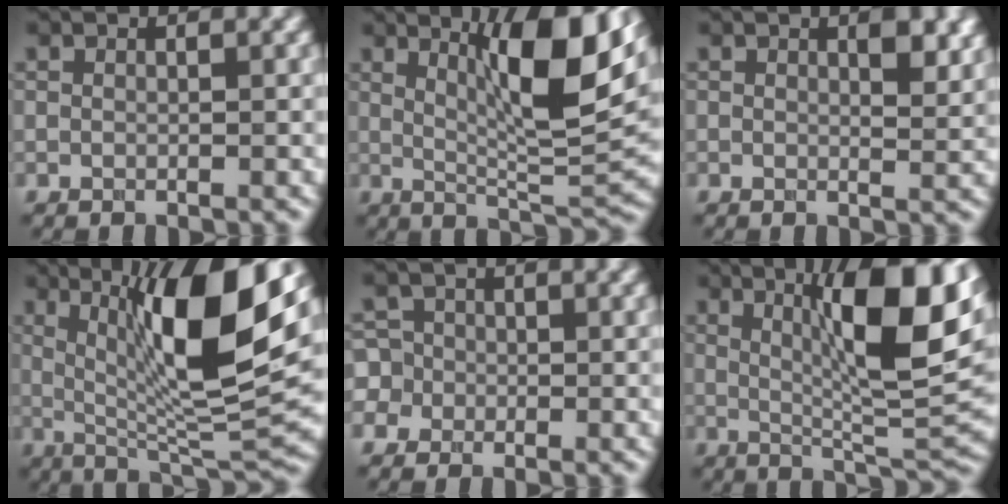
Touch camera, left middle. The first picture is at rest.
{"total": 9.1, "force": [3.4, 1.9, 8.3], "torque": [-0.116, -0.009, 0.066]}
{"total": 2.5, "force": [1.1, 0.8, 2.1], "torque": [-0.027, -0.003, 0.024]}
{"total": 11.8, "force": [3.2, 2.7, 11.1], "torque": [-0.163, -0.008, 0.067]}
{"total": 4.4, "force": [-0.9, 4.1, 1.1], "torque": [-0.004, 0.026, -0.044]}
{"total": 11.5, "force": [3.6, 2.6, 10.6], "torque": [-0.144, 0.002, 0.066]}